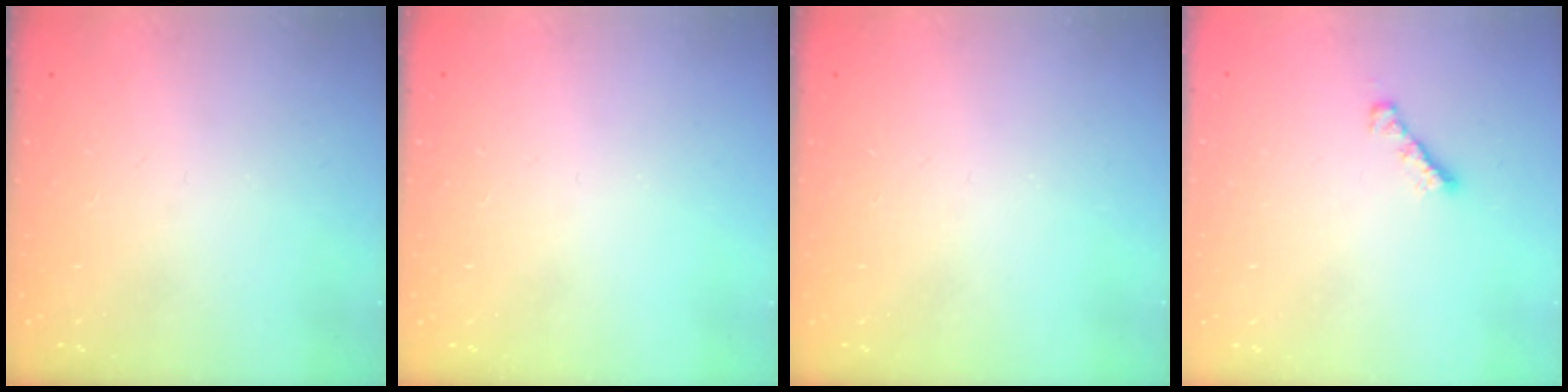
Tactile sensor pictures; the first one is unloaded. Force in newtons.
{"total": 0.0}
{"total": 0.0}
{"total": 2.3, "press": 2.3, "slide": 0.4}